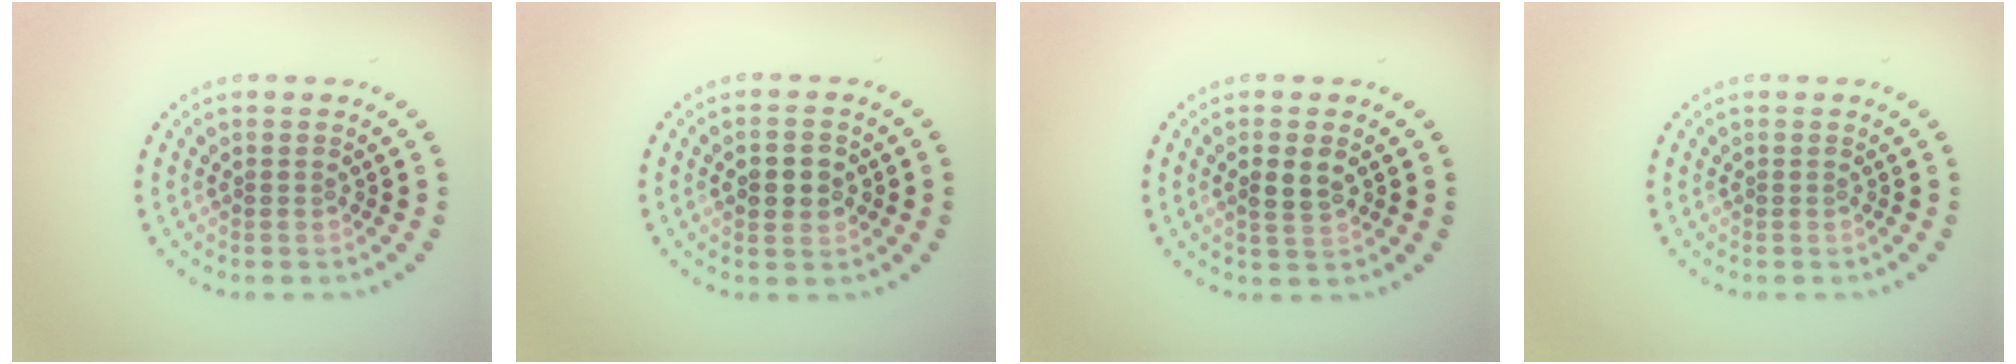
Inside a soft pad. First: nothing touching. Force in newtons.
{"total": 2.9, "press": 2.9, "slide": 0.1}
{"total": 2.2, "press": 2.2, "slide": 0.3}
{"total": 0.0}